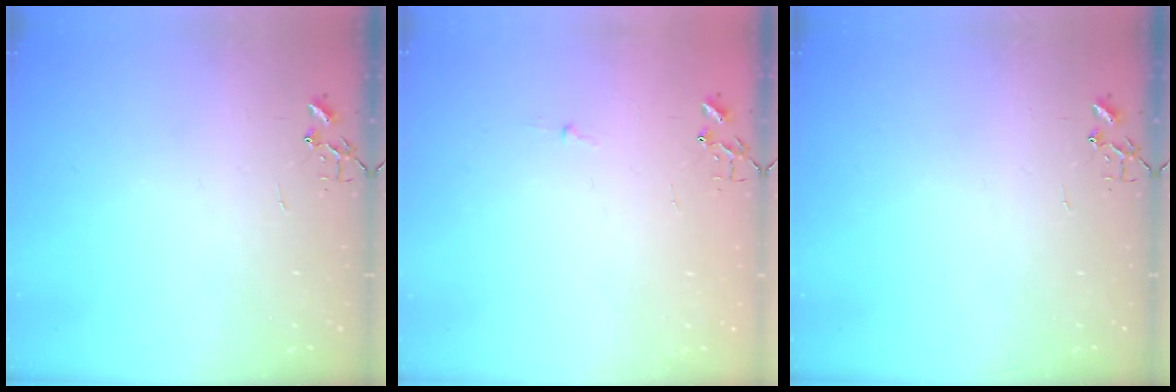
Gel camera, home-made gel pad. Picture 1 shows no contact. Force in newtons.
{"total": 2.7, "press": 2.7, "slide": 0.3}
{"total": 0.0}